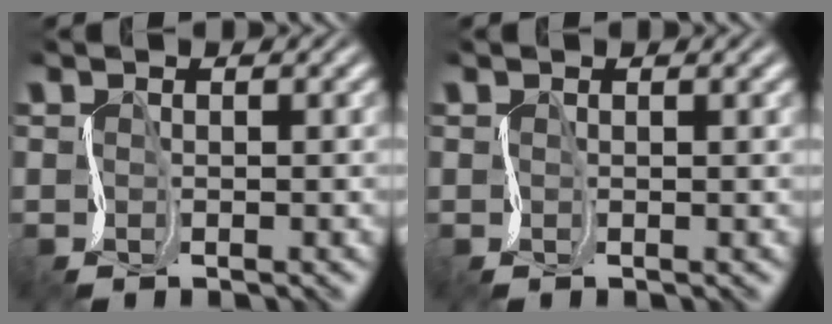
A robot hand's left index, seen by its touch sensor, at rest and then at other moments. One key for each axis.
{"total": 0.6, "fx": 0.6, "fy": 0.0, "fz": 0.1, "tx": 0.000, "ty": -0.005, "tz": 0.001}